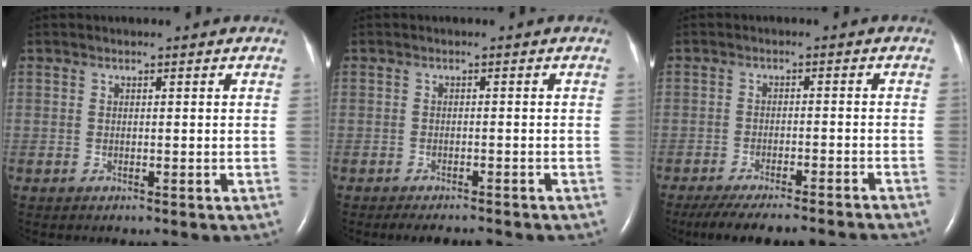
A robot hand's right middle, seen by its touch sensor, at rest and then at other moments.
{"total": 4.2, "force": [-3.8, 0.7, 1.5], "torque": [-0.017, -0.008, -0.053]}
{"total": 14.1, "force": [-12.7, 0.8, 6.0], "torque": [-0.092, -0.023, -0.173]}